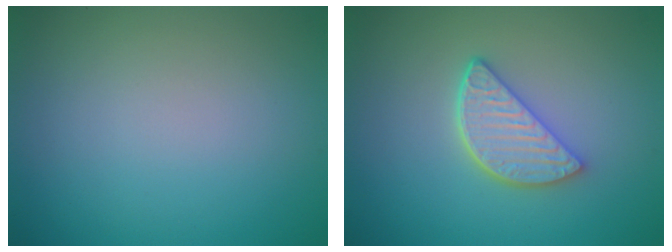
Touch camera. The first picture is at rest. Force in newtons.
{"total": 4.0, "press": 3.2, "slide": 2.4}